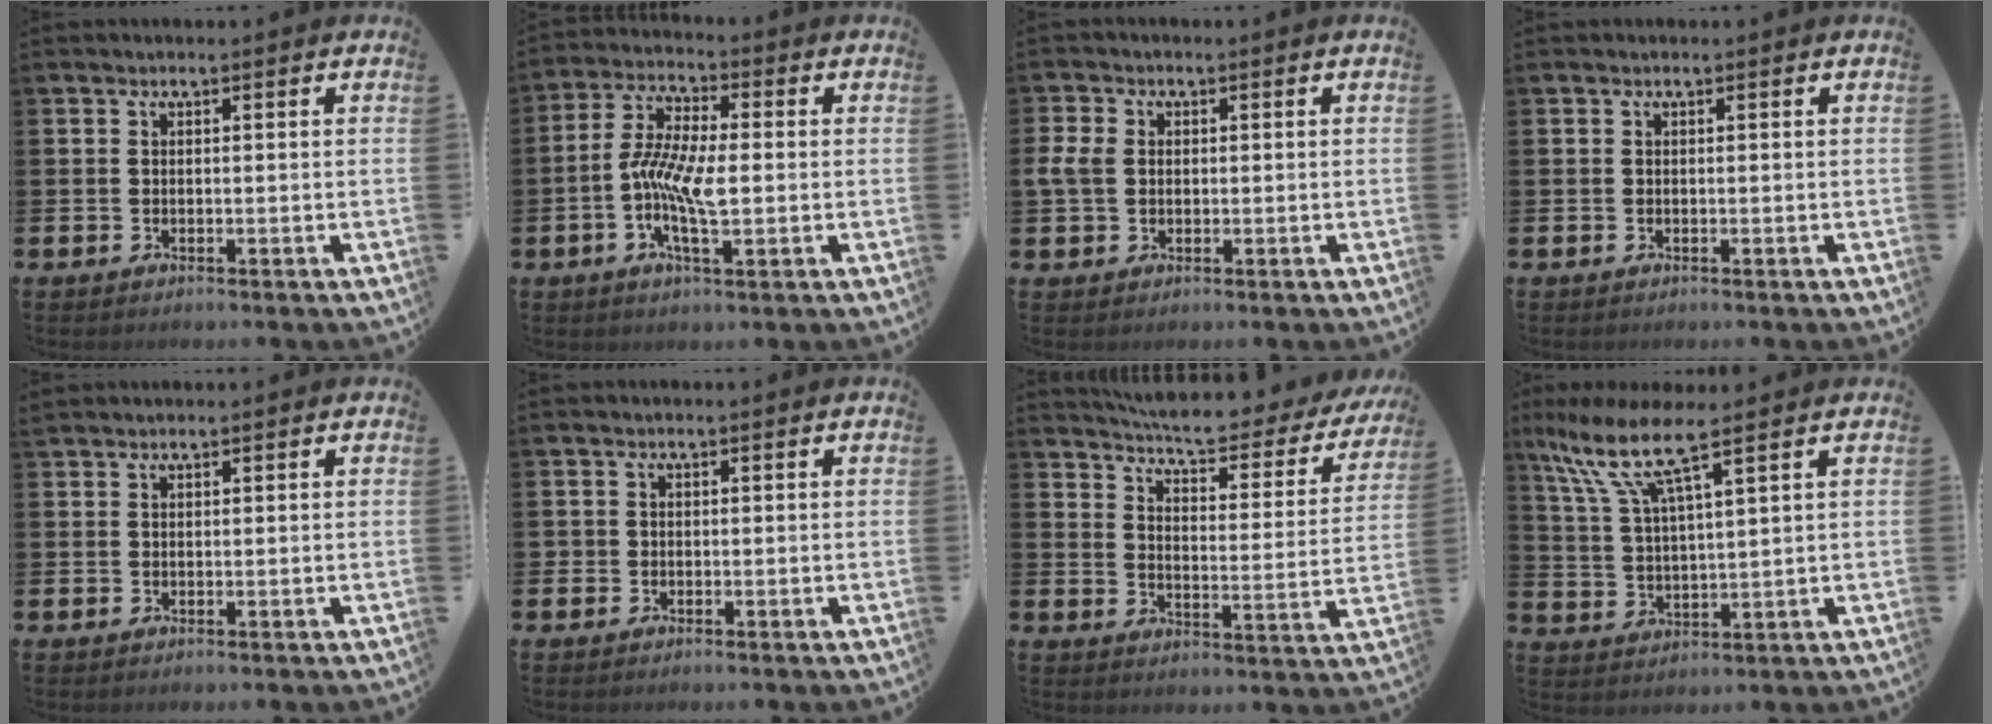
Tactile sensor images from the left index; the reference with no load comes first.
{"total": 7.4, "force": [-1.1, 2.7, 6.8], "torque": [-0.151, -0.001, -0.027]}
{"total": 3.4, "force": [0.7, 2.7, 1.9], "torque": [-0.040, 0.011, 0.011]}
{"total": 0.0}
{"total": 0.8, "force": [0.8, 0.0, -0.1], "torque": [0.006, 0.000, 0.014]}
{"total": 0.7, "force": [-0.2, 0.7, -0.1], "torque": [0.004, 0.005, -0.007]}
{"total": 6.3, "force": [5.9, 0.7, 2.2], "torque": [-0.064, -0.049, 0.095]}
{"total": 8.8, "force": [6.6, 1.4, 5.7], "torque": [-0.138, -0.023, 0.114]}